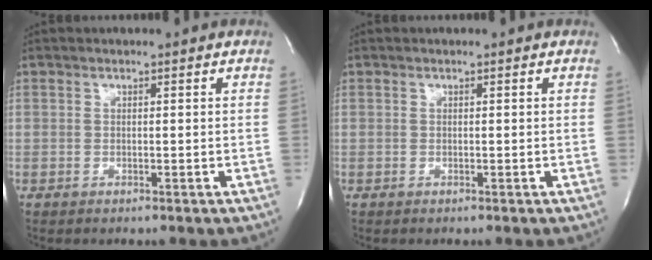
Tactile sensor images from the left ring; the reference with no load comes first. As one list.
[{"total": 0.0}]